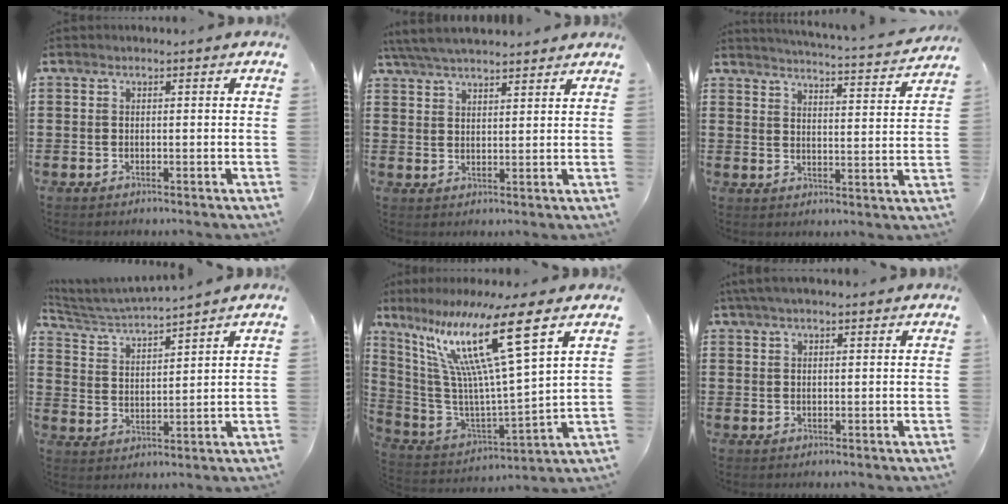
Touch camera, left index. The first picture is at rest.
{"total": 5.4, "force": [5.0, 0.6, 1.8], "torque": [-0.050, -0.010, 0.094]}
{"total": 3.6, "force": [3.5, -0.6, 0.8], "torque": [-0.026, -0.035, 0.053]}
{"total": 3.6, "force": [3.5, -0.3, 0.8], "torque": [-0.034, -0.029, 0.054]}
{"total": 16.8, "force": [9.1, 0.9, 14.1], "torque": [-0.314, -0.048, 0.132]}
{"total": 2.5, "force": [2.0, 0.5, 1.4], "torque": [-0.031, 0.006, 0.038]}